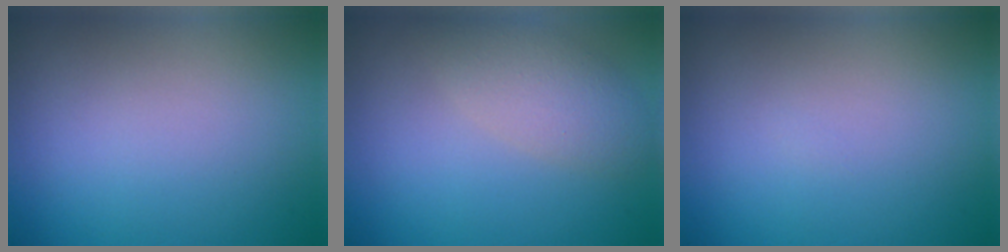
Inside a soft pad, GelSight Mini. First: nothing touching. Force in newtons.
{"total": 3.7, "press": 3.7, "slide": 0.2}
{"total": 0.0}